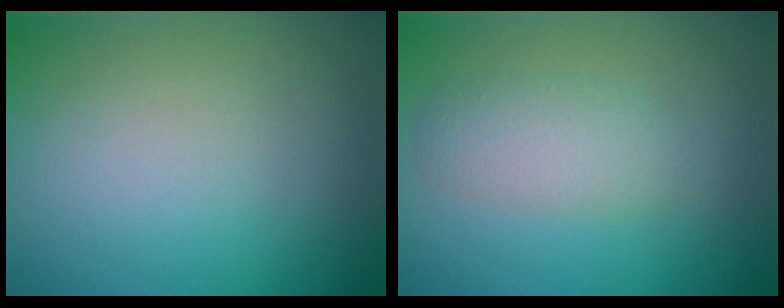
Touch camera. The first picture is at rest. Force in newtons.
{"total": 2.5, "press": 2.5, "slide": 0.0}